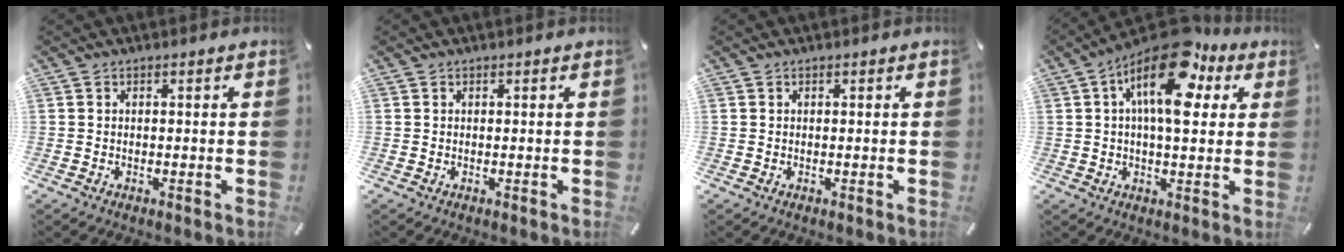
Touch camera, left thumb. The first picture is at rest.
{"total": 0.0}
{"total": 0.0}
{"total": 16.8, "force": [7.1, 7.5, 13.2], "torque": [-0.226, -0.035, 0.117]}